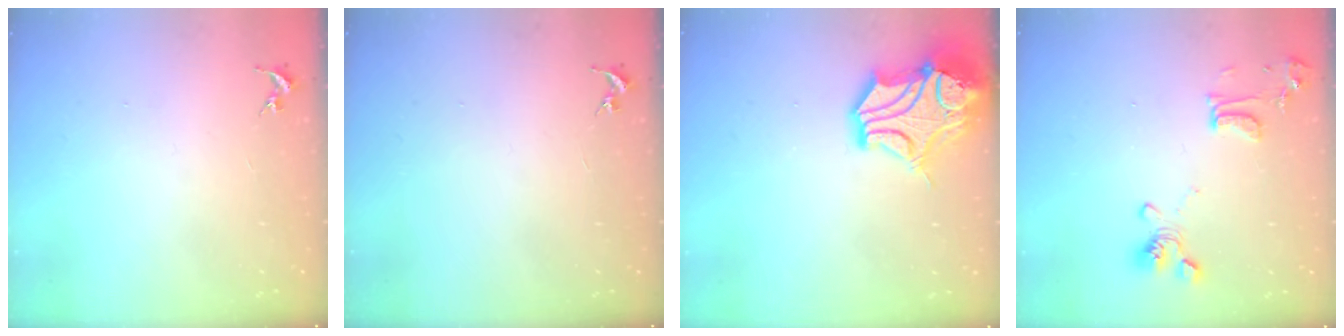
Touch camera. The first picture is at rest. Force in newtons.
{"total": 0.0}
{"total": 16.1, "press": 15.9, "slide": 2.4}
{"total": 13.5, "press": 13.4, "slide": 1.8}